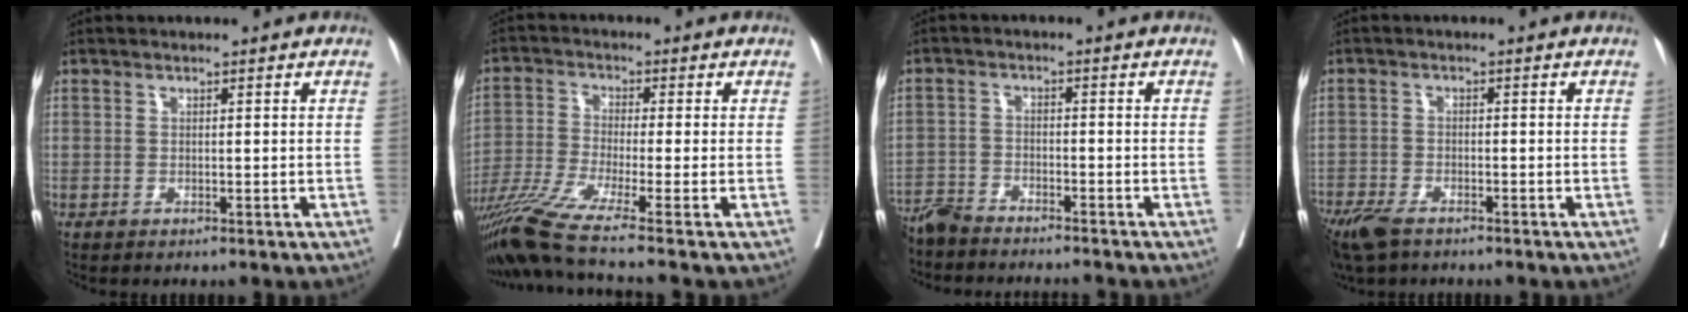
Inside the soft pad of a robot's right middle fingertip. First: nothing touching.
{"total": 10.9, "force": [-8.5, -2.7, 6.3], "torque": [-0.113, -0.027, -0.149]}
{"total": 9.0, "force": [-8.5, 0.9, 2.8], "torque": [-0.038, -0.007, -0.138]}
{"total": 8.9, "force": [-6.5, 3.5, 4.9], "torque": [-0.103, -0.017, -0.112]}